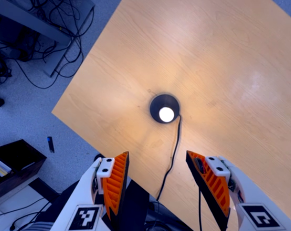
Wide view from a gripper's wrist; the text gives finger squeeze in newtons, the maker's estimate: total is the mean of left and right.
{"total": 0.0}